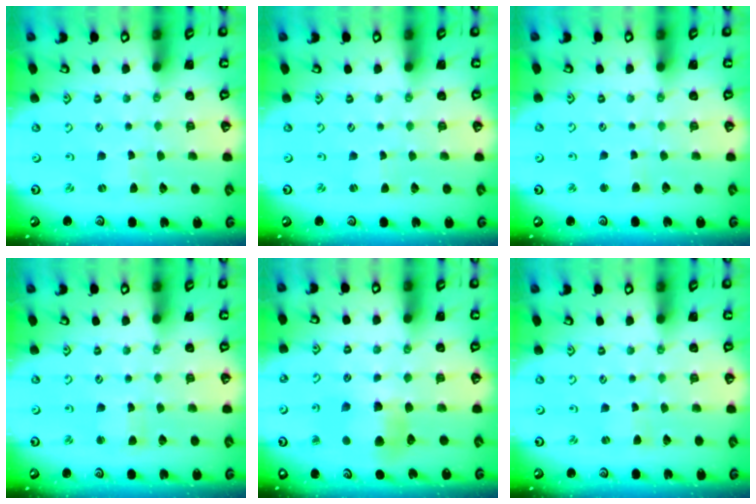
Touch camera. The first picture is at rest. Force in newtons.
{"total": 0.0}
{"total": 2.3, "press": 2.3, "slide": 0.4}
{"total": 2.3, "press": 2.3, "slide": 0.3}
{"total": 8.1, "press": 8.0, "slide": 0.9}
{"total": 1.0, "press": 1.0, "slide": 0.3}